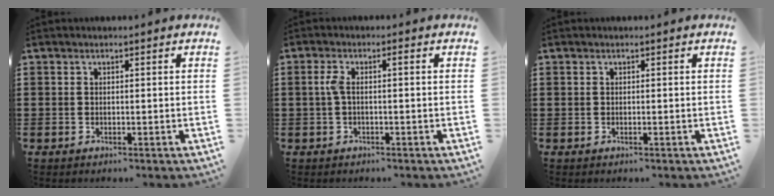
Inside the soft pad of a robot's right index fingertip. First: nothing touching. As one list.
[{"total": 2.8, "force": [-0.3, 0.5, 2.7], "torque": [-0.065, -0.003, -0.012]}, {"total": 0.0}]